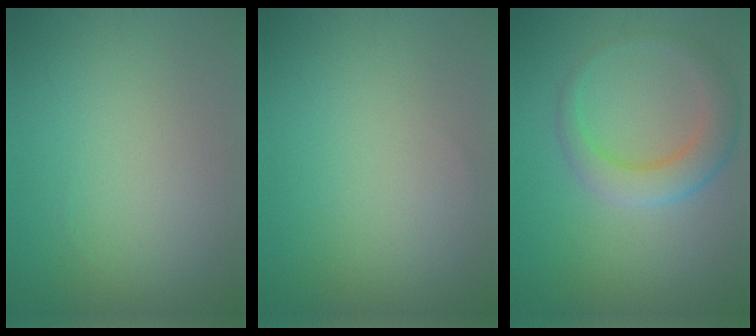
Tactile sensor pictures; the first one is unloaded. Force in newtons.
{"total": 0.0}
{"total": 4.3, "press": 4.3, "slide": 0.3}